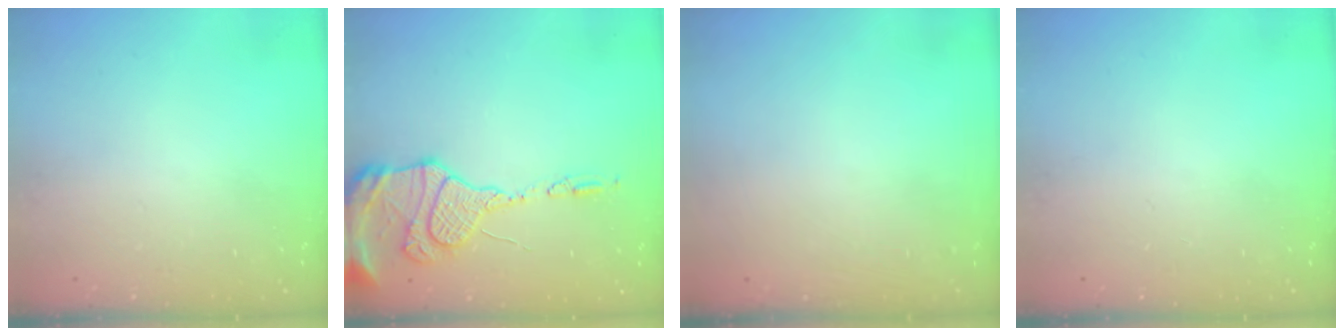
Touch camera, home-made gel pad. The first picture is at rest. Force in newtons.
{"total": 15.6, "press": 15.2, "slide": 3.5}
{"total": 0.0}
{"total": 0.0}